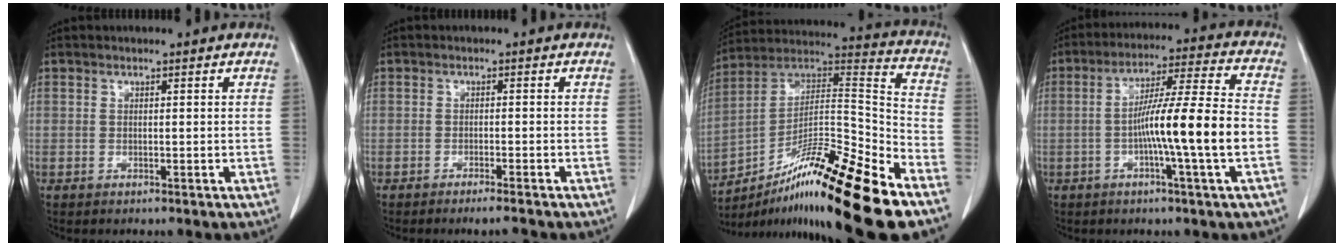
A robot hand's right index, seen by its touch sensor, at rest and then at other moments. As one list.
[{"total": 2.7, "force": [-2.3, -0.4, 1.3], "torque": [-0.016, -0.003, -0.034]}, {"total": 22.9, "force": [-14.9, 1.0, 17.3], "torque": [-0.255, 0.002, -0.251]}, {"total": 12.8, "force": [-2.9, -0.9, 12.4], "torque": [-0.214, 0.005, -0.054]}]